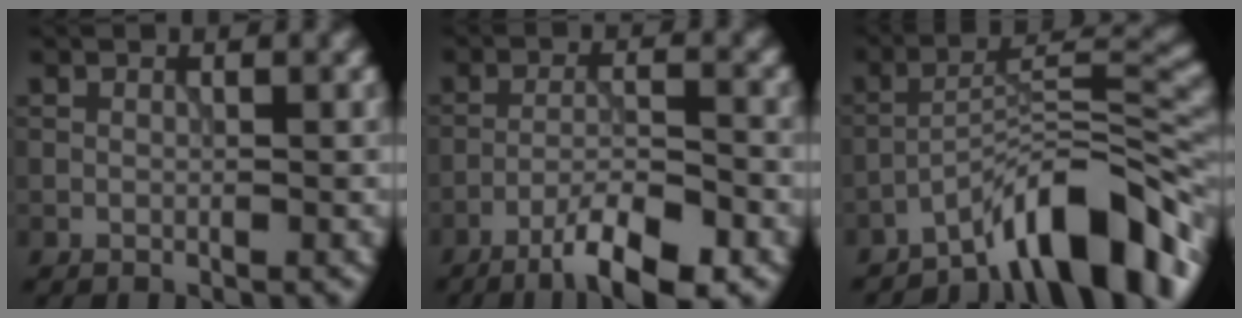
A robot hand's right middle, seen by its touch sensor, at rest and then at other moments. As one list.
[{"total": 6.4, "force": [-4.3, 1.2, 4.5], "torque": [-0.075, 0.004, -0.071]}, {"total": 10.0, "force": [-7.0, 2.4, 6.6], "torque": [-0.091, 0.017, -0.123]}]